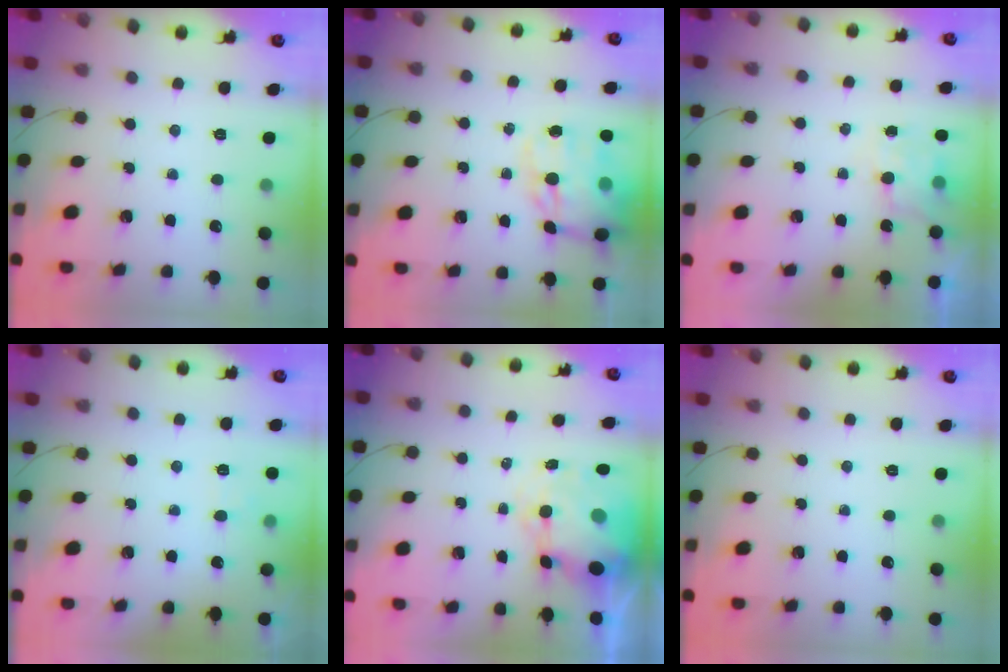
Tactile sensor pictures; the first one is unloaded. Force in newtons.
{"total": 16.2, "press": 15.6, "slide": 4.4}
{"total": 5.7, "press": 5.6, "slide": 1.2}
{"total": 3.3, "press": 3.0, "slide": 1.3}
{"total": 9.4, "press": 9.0, "slide": 2.5}
{"total": 0.0}